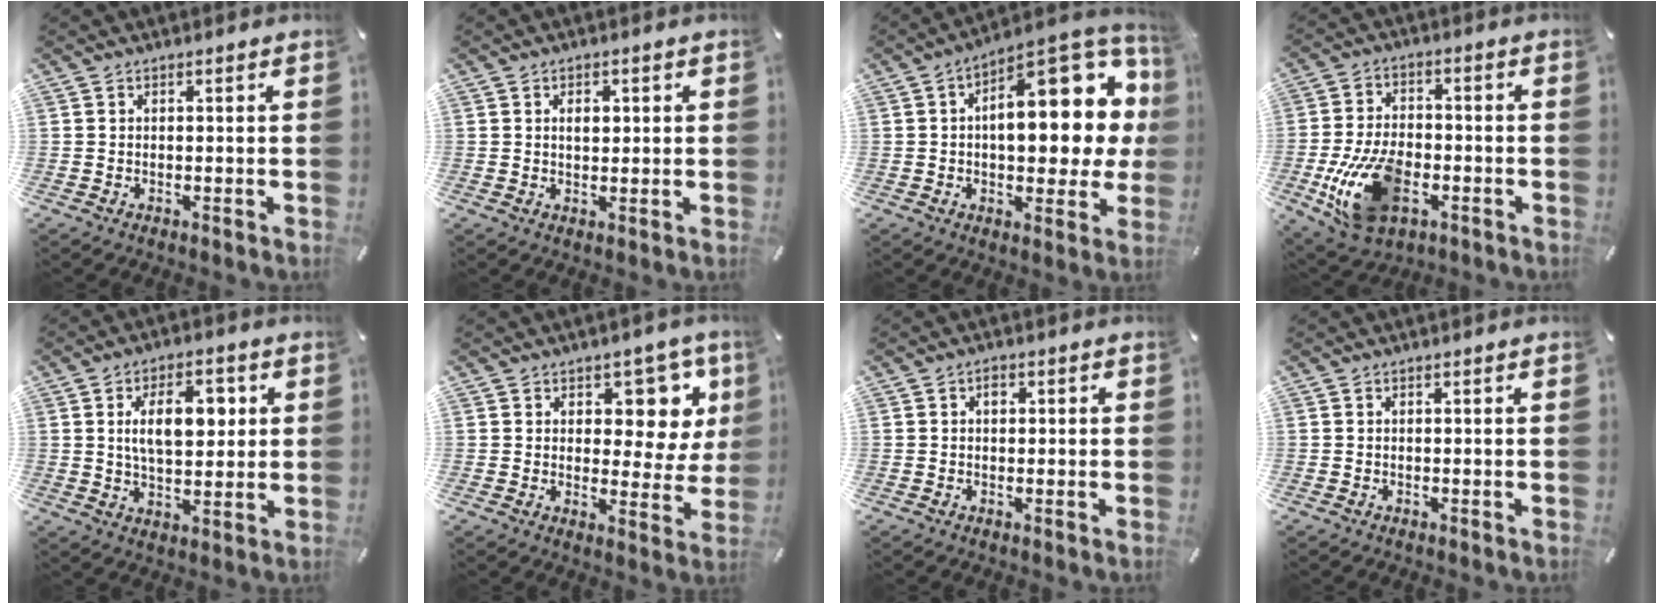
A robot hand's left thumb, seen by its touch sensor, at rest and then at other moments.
{"total": 2.8, "force": [0.6, 1.9, 2.0], "torque": [-0.027, 0.001, 0.005]}
{"total": 21.1, "force": [4.7, 10.6, 17.6], "torque": [-0.215, -0.039, 0.076]}
{"total": 15.3, "force": [-4.8, 9.5, 11.1], "torque": [-0.231, 0.004, -0.083]}
{"total": 11.6, "force": [3.1, 6.3, 9.2], "torque": [-0.151, -0.003, 0.047]}
{"total": 9.8, "force": [5.4, 6.3, 5.2], "torque": [-0.046, -0.047, 0.093]}
{"total": 1.5, "force": [0.3, 1.1, 1.0], "torque": [-0.013, 0.005, 0.001]}
{"total": 0.0}